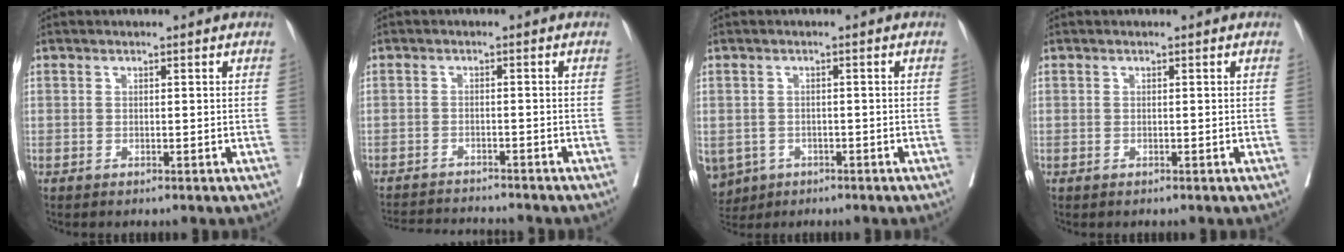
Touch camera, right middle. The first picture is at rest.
{"total": 8.1, "force": [-7.9, 0.2, 1.8], "torque": [-0.025, -0.004, -0.122]}
{"total": 8.9, "force": [-4.1, 7.4, 2.8], "torque": [-0.084, -0.001, -0.056]}
{"total": 0.0}